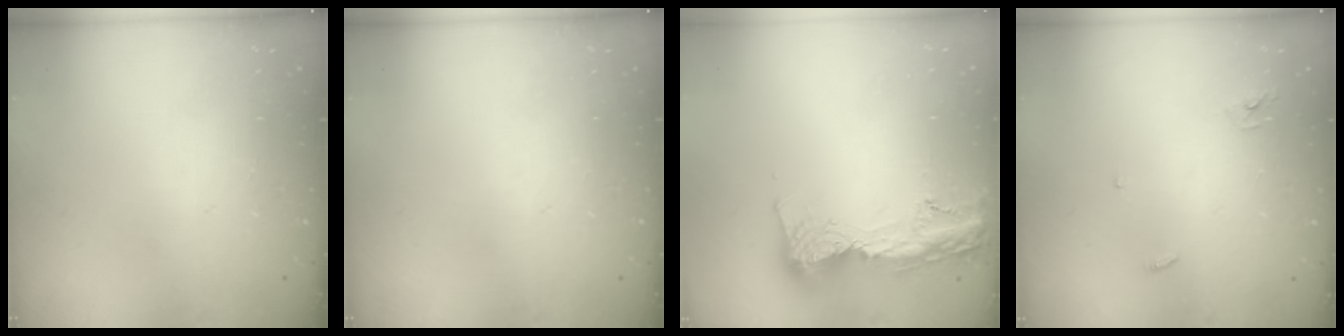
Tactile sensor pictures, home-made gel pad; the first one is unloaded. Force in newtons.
{"total": 0.0}
{"total": 13.9, "press": 13.8, "slide": 1.2}
{"total": 2.9, "press": 2.9, "slide": 0.2}